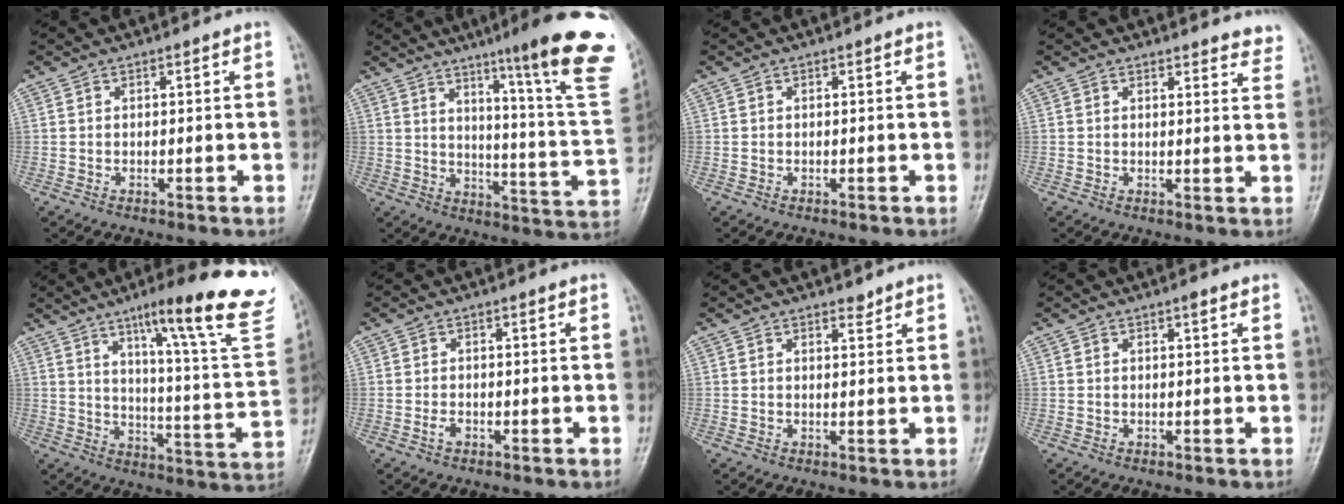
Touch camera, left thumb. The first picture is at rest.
{"total": 23.6, "force": [13.8, 1.6, 19.1], "torque": [-0.234, -0.078, 0.184]}
{"total": 0.0}
{"total": 5.7, "force": [5.4, 1.5, 1.0], "torque": [0.020, -0.029, 0.042]}
{"total": 25.3, "force": [16.1, 3.1, 19.2], "torque": [-0.249, -0.068, 0.224]}
{"total": 1.3, "force": [-0.6, 0.7, 0.9], "torque": [-0.017, 0.001, -0.012]}
{"total": 1.5, "force": [1.3, 0.5, 0.6], "torque": [-0.001, -0.011, 0.020]}
{"total": 0.8, "force": [0.5, 0.1, 0.6], "torque": [-0.008, 0.000, 0.007]}